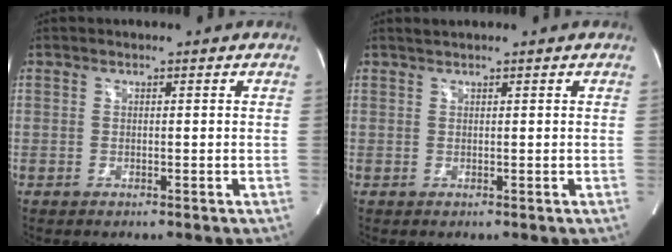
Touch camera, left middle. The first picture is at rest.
{"total": 0.7, "force": [0.7, -0.2, 0.2], "torque": [-0.011, 0.006, 0.018]}